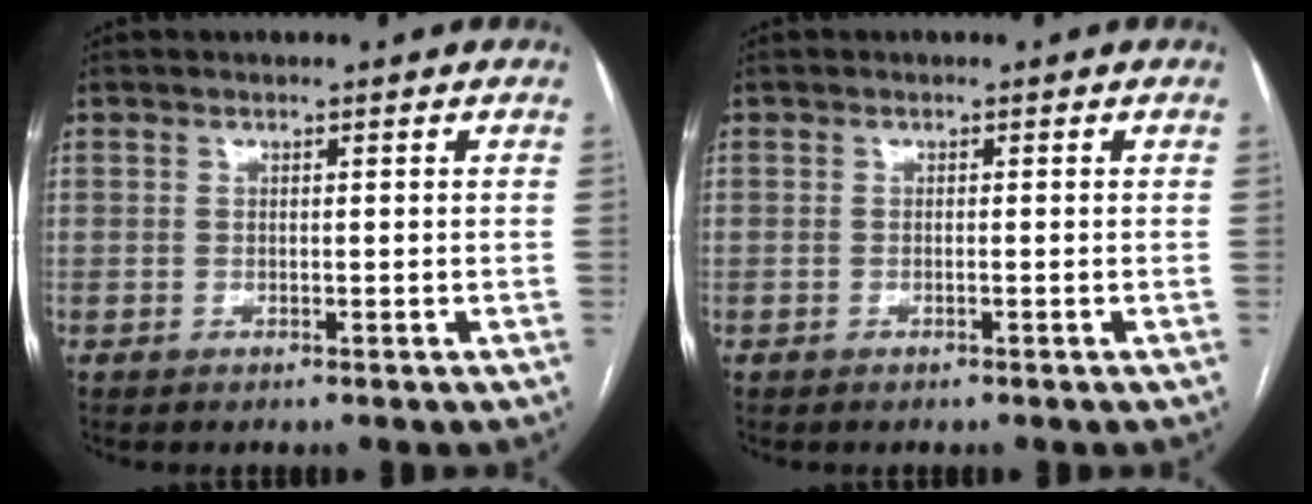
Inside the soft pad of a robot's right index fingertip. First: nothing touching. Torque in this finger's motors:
{"motor_torque": [-0.45, 0.12, -0.02, 0.00]}